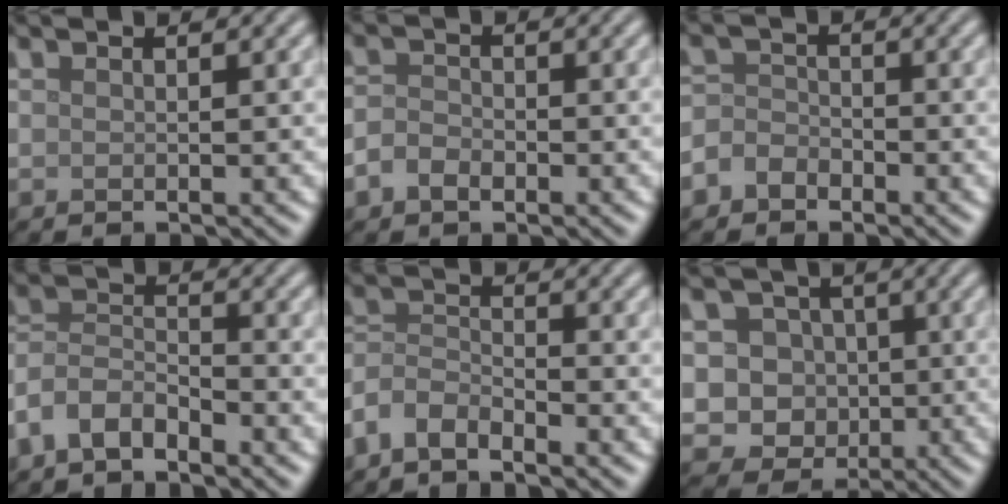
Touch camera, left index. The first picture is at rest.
{"total": 2.1, "force": [-1.0, 1.5, 1.1], "torque": [-0.023, 0.001, -0.025]}
{"total": 2.4, "force": [-1.4, 1.8, 0.8], "torque": [0.004, 0.005, -0.038]}
{"total": 4.0, "force": [-2.9, 2.0, 2.0], "torque": [-0.042, 0.005, -0.068]}
{"total": 3.3, "force": [-2.6, 1.4, 1.5], "torque": [-0.031, 0.003, -0.066]}
{"total": 5.4, "force": [0.0, 5.0, 2.0], "torque": [-0.014, 0.010, -0.023]}